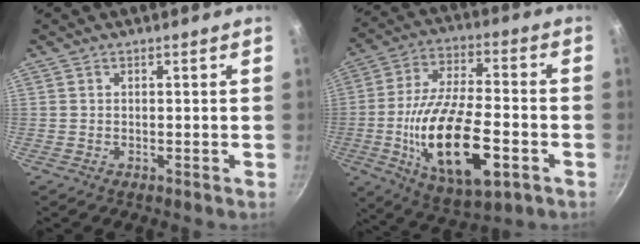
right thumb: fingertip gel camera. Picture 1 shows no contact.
{"total": 21.5, "force": [-5.9, 9.1, 18.6], "torque": [-0.334, 0.016, -0.099]}